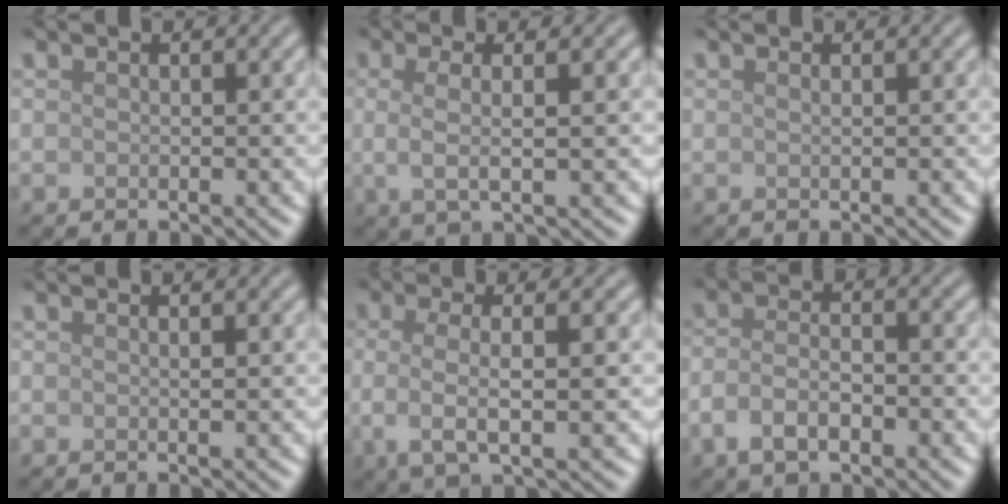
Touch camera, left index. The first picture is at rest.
{"total": 3.5, "force": [0.2, 1.0, 3.3], "torque": [-0.060, -0.001, 0.001]}
{"total": 0.7, "force": [0.3, 0.3, 0.6], "torque": [-0.003, 0.000, -0.002]}
{"total": 0.7, "force": [0.1, 0.2, 0.7], "torque": [-0.004, 0.003, -0.001]}
{"total": 4.6, "force": [-0.3, 1.4, 4.4], "torque": [-0.079, -0.003, -0.009]}
{"total": 3.8, "force": [-1.5, 1.7, 3.0], "torque": [-0.063, 0.000, -0.033]}